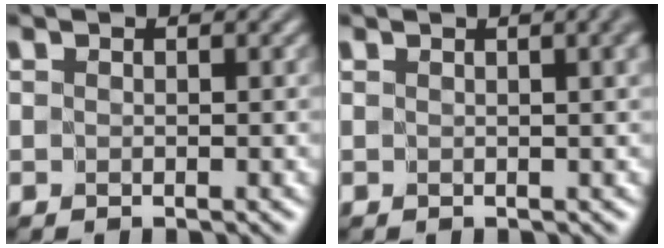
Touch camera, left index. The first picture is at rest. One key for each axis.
{"total": 2.6, "fx": 1.0, "fy": 0.8, "fz": 2.3, "tx": -0.014, "ty": 0.006, "tz": 0.004}